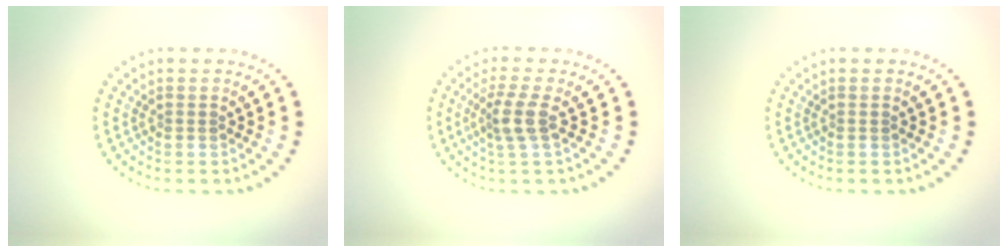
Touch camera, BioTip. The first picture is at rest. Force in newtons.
{"total": 2.6, "press": 2.0, "slide": 1.6}
{"total": 0.0}